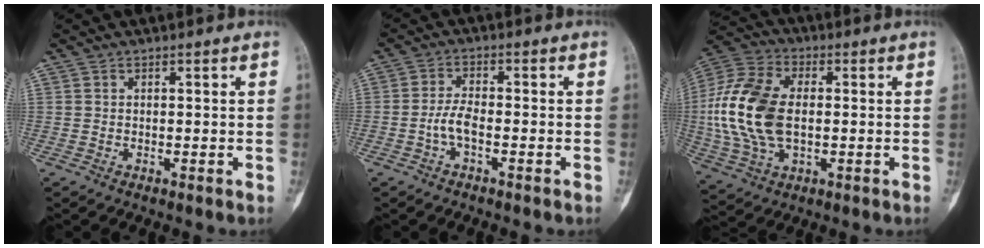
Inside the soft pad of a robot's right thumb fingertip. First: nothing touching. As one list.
[{"total": 3.6, "force": [-1.3, 1.5, 3.0], "torque": [-0.062, 0.016, -0.030]}, {"total": 18.1, "force": [0.0, 11.0, 14.3], "torque": [-0.305, 0.011, 0.001]}]